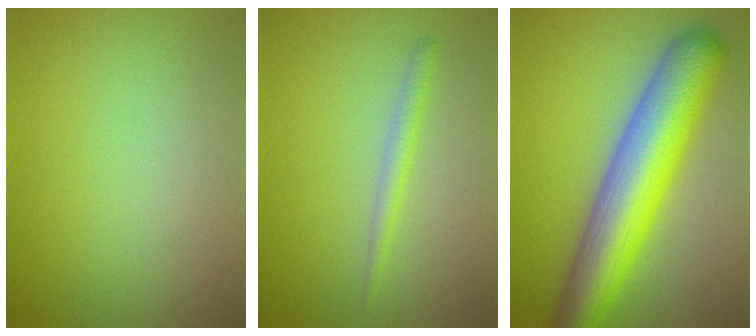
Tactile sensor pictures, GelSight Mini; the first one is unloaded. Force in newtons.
{"total": 1.5, "press": 1.5, "slide": 0.1}
{"total": 10.7, "press": 10.7, "slide": 0.3}